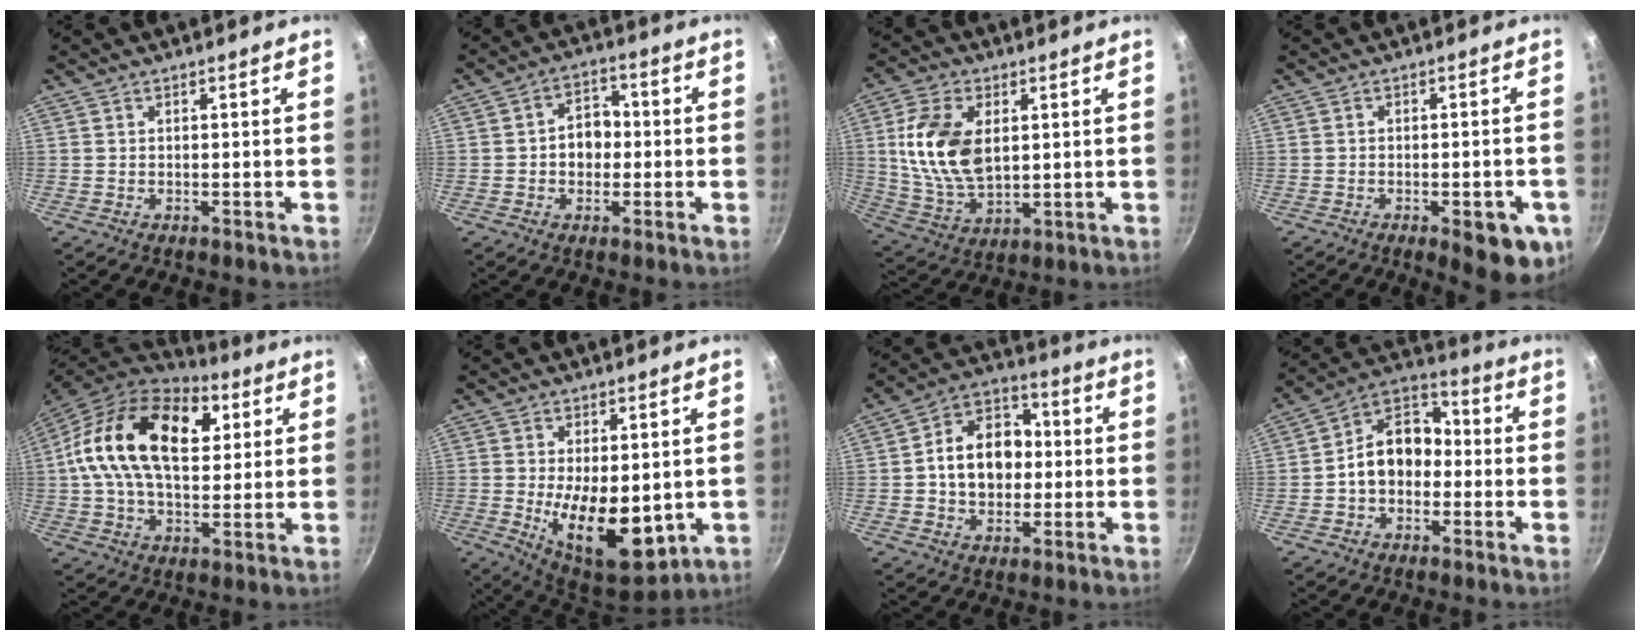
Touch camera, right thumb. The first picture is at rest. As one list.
[{"total": 6.9, "force": [-0.4, 5.5, 4.2], "torque": [-0.019, 0.018, -0.012]}, {"total": 14.6, "force": [2.7, 9.0, 11.2], "torque": [-0.200, -0.015, 0.060]}, {"total": 10.2, "force": [-3.9, 3.9, 8.5], "torque": [-0.073, 0.012, -0.044]}, {"total": 24.1, "force": [6.2, 14.7, 18.1], "torque": [-0.301, 0.008, 0.087]}, {"total": 15.6, "force": [-1.6, 8.2, 13.2], "torque": [-0.183, -0.020, -0.006]}, {"total": 14.1, "force": [0.1, 10.8, 9.1], "torque": [-0.108, 0.026, -0.010]}, {"total": 12.2, "force": [-1.4, 9.3, 7.9], "torque": [-0.082, 0.045, -0.045]}]